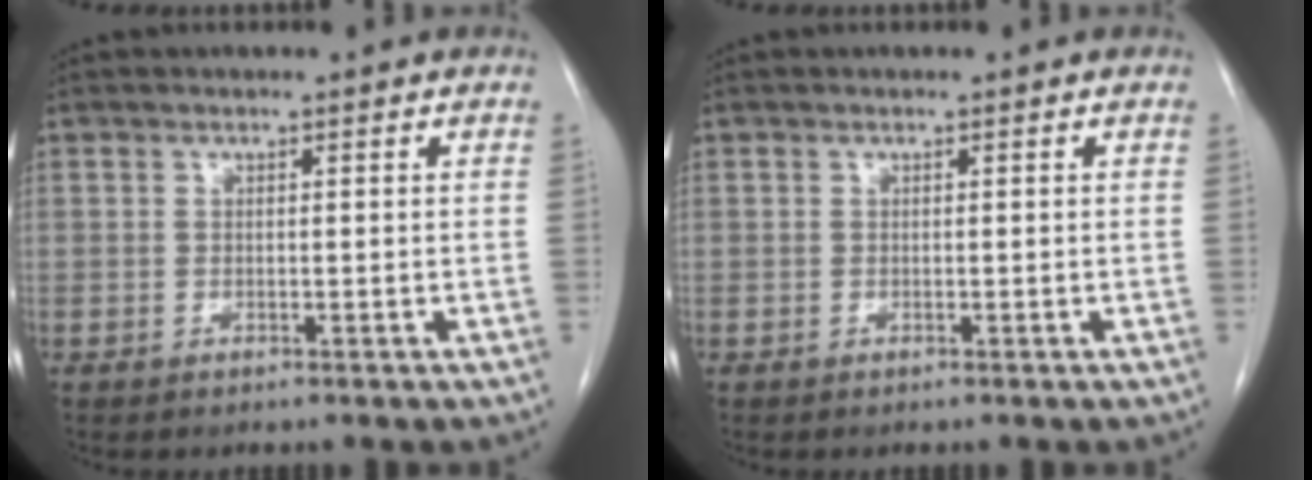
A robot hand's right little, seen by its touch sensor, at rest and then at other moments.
{"total": 0.0}